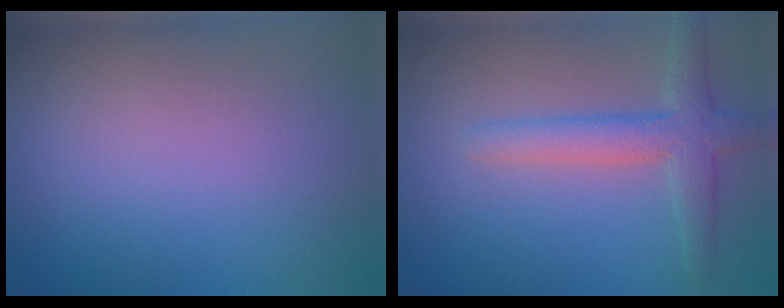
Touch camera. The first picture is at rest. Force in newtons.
{"total": 3.7, "press": 3.7, "slide": 0.3}